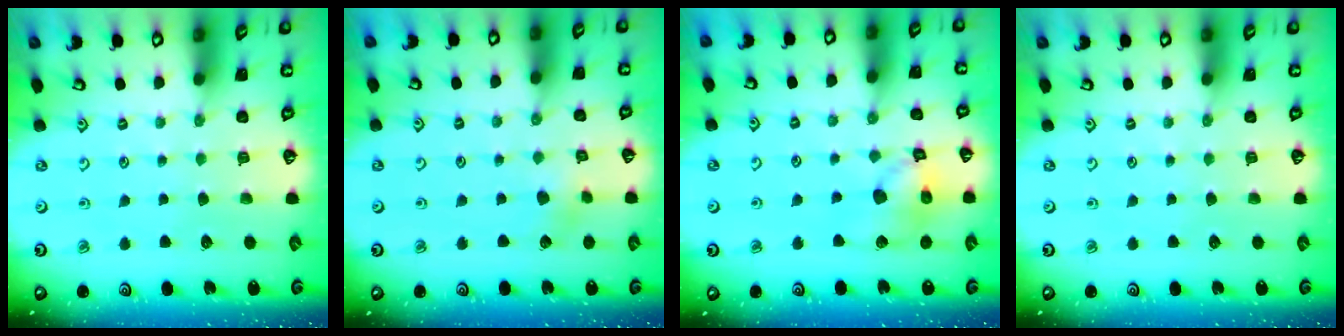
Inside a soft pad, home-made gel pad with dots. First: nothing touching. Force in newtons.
{"total": 3.6, "press": 3.6, "slide": 0.4}
{"total": 13.4, "press": 13.3, "slide": 1.8}
{"total": 0.0}